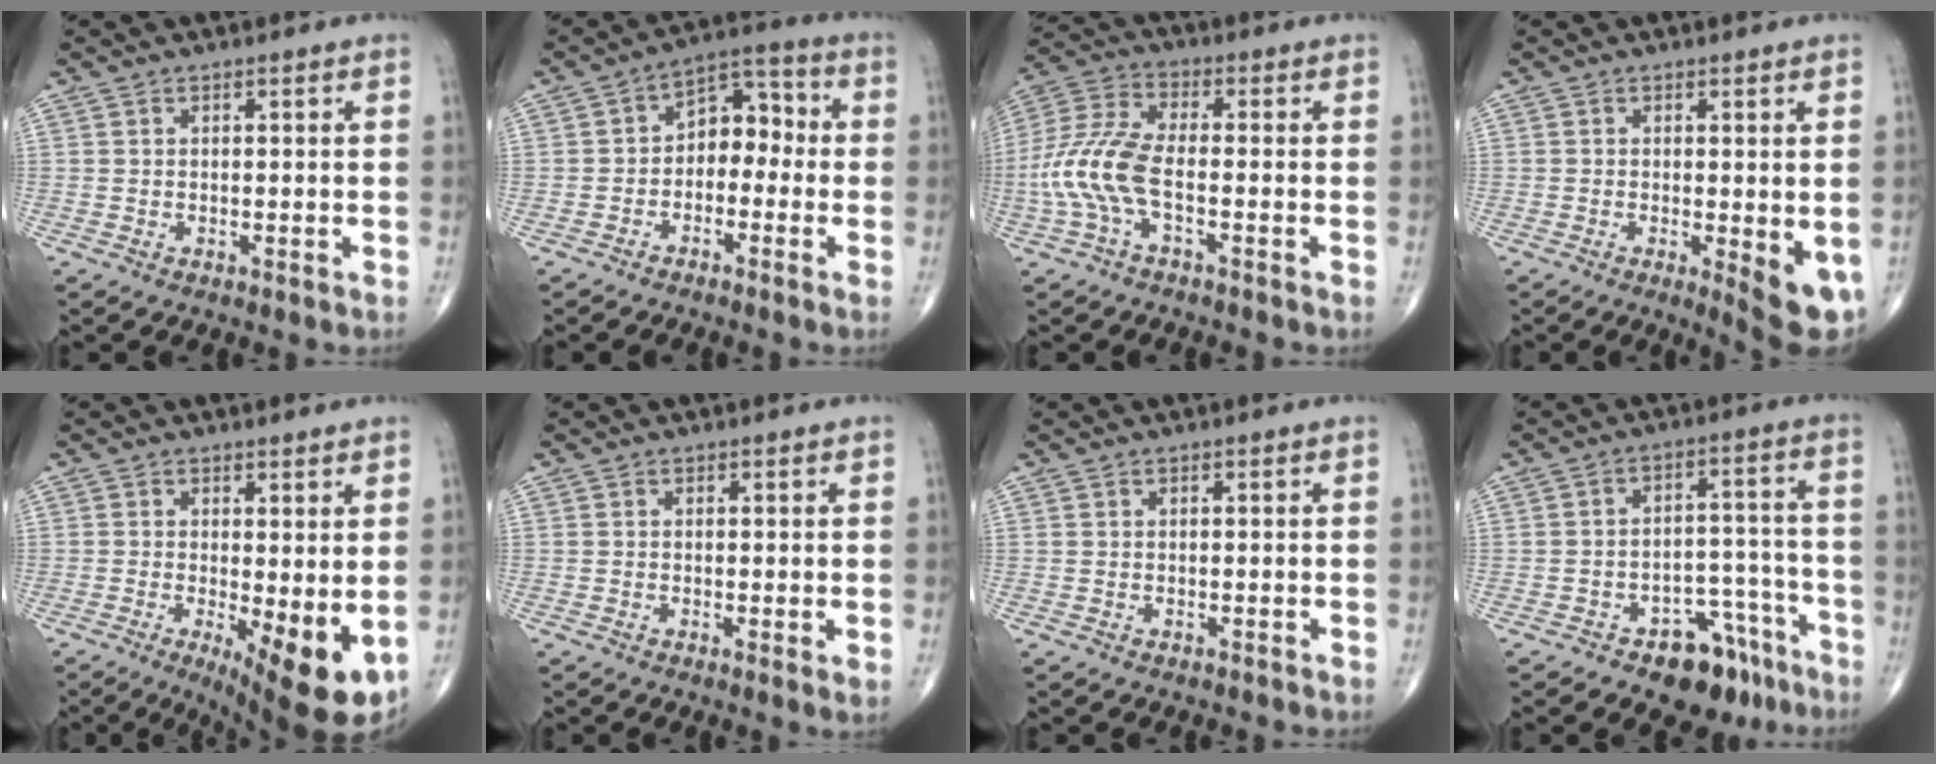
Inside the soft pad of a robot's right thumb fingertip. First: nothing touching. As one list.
[{"total": 7.8, "force": [-1.3, 5.4, 5.4], "torque": [-0.049, 0.044, -0.038]}, {"total": 11.0, "force": [-2.7, 4.5, 9.6], "torque": [-0.232, 0.027, -0.060]}, {"total": 6.9, "force": [-1.4, 2.0, 6.4], "torque": [-0.081, -0.017, -0.017]}, {"total": 10.5, "force": [-2.0, 3.4, 9.8], "torque": [-0.142, -0.024, -0.020]}, {"total": 1.6, "force": [0.0, 0.4, 1.5], "torque": [-0.027, -0.007, -0.004]}, {"total": 0.0}, {"total": 10.9, "force": [-7.2, 6.1, 5.4], "torque": [-0.038, 0.069, -0.100]}]